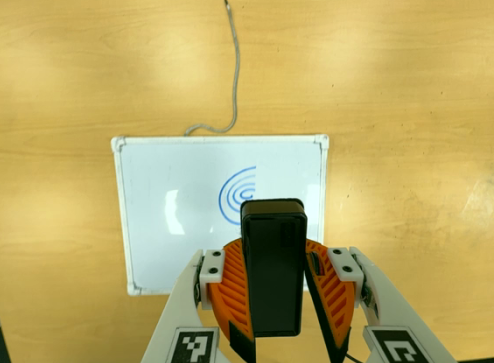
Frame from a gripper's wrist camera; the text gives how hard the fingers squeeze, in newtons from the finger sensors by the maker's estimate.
{"total": 8.5, "left": 8.6, "right": 8.4}